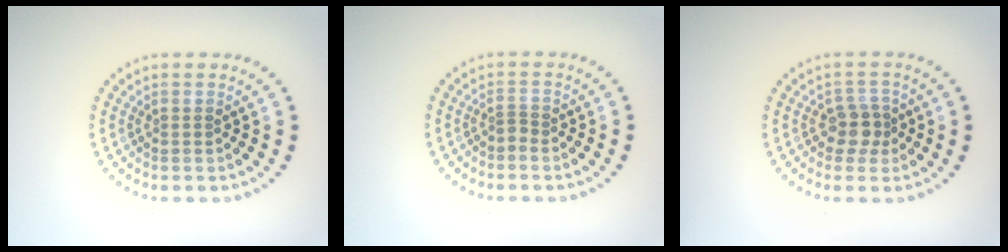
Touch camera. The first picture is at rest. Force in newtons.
{"total": 0.6, "press": 0.3, "slide": 0.5}
{"total": 2.3, "press": 1.9, "slide": 1.2}